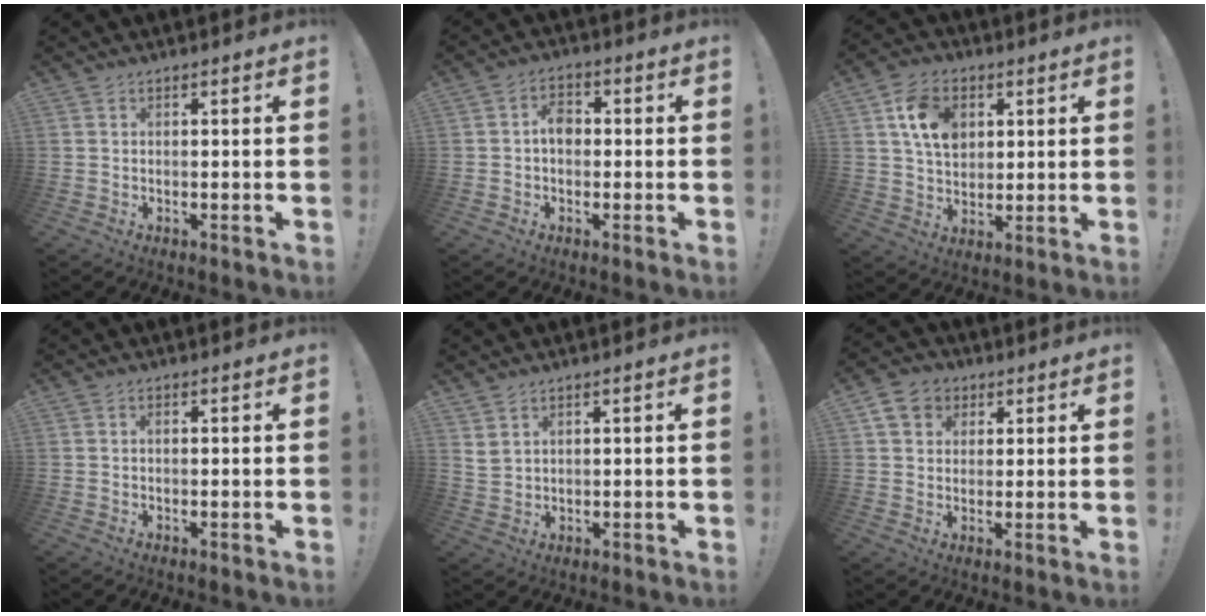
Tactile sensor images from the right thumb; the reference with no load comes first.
{"total": 5.2, "force": [-0.1, 3.7, 3.7], "torque": [-0.054, 0.005, -0.004]}
{"total": 12.0, "force": [4.6, 8.8, 6.8], "torque": [-0.111, 0.001, 0.092]}
{"total": 0.6, "force": [0.0, 0.3, 0.5], "torque": [-0.013, 0.002, 0.000]}
{"total": 3.6, "force": [2.8, 1.9, 1.2], "torque": [-0.020, -0.012, 0.053]}
{"total": 8.1, "force": [3.6, 6.7, 2.8], "torque": [-0.042, -0.010, 0.074]}